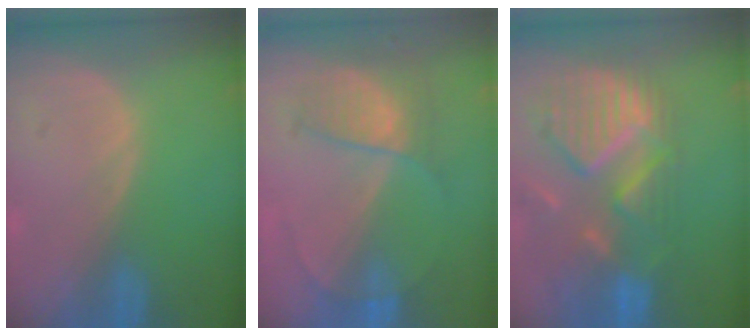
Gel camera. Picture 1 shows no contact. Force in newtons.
{"total": 7.1, "press": 6.1, "slide": 3.6}
{"total": 11.9, "press": 10.3, "slide": 5.9}